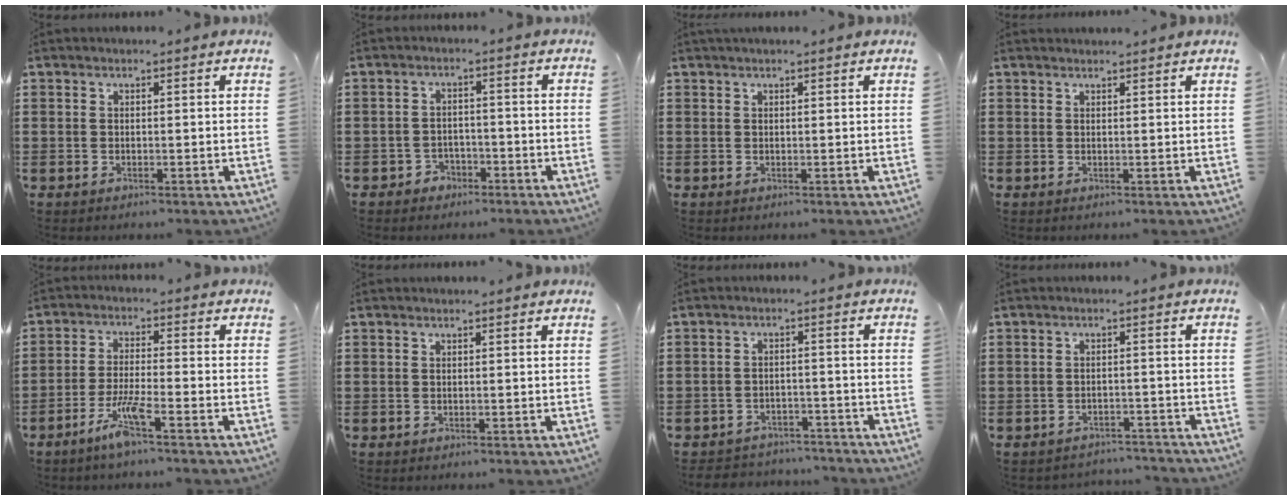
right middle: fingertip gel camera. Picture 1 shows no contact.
{"total": 2.3, "force": [-1.9, 1.2, 0.1], "torque": [-0.011, 0.002, -0.043]}
{"total": 0.6, "force": [0.5, 0.2, 0.2], "torque": [-0.005, 0.002, 0.009]}
{"total": 0.9, "force": [0.9, 0.1, 0.0], "torque": [0.005, -0.003, 0.016]}
{"total": 5.5, "force": [-3.6, 0.4, 4.2], "torque": [-0.088, -0.009, -0.067]}
{"total": 0.0}
{"total": 3.3, "force": [-3.2, 0.7, -0.3], "torque": [-0.003, 0.002, -0.071]}
{"total": 2.4, "force": [-2.3, 0.4, -0.3], "torque": [-0.003, 0.003, -0.053]}